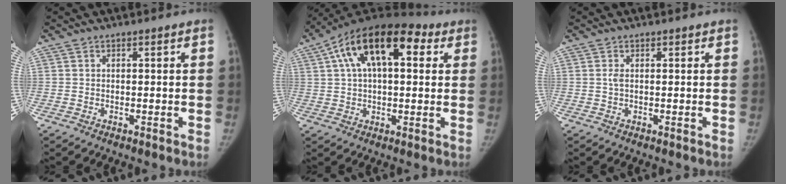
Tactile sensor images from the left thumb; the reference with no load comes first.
{"total": 19.0, "force": [6.4, 9.8, 14.9], "torque": [-0.233, 0.032, 0.094]}
{"total": 0.9, "force": [0.0, 0.4, 0.8], "torque": [-0.018, 0.000, -0.002]}